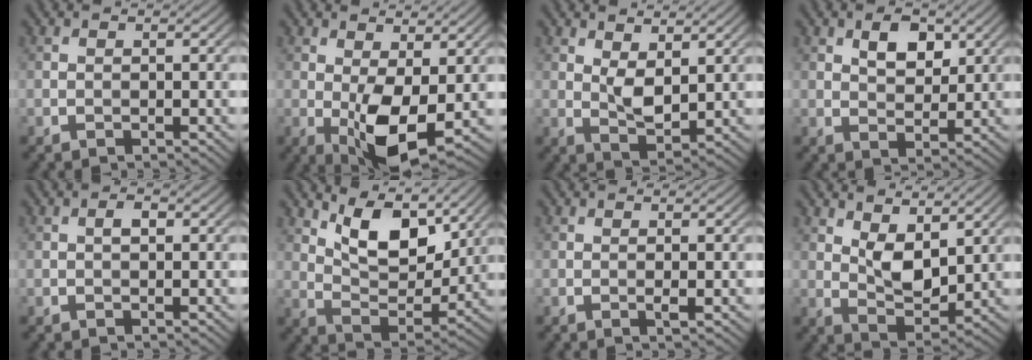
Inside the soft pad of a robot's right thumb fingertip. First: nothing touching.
{"total": 7.4, "force": [-0.7, 3.1, 6.7], "torque": [-0.129, -0.006, -0.007]}
{"total": 3.8, "force": [1.7, 1.7, 2.9], "torque": [-0.064, -0.007, 0.036]}
{"total": 4.4, "force": [2.1, 2.5, 2.9], "torque": [-0.050, -0.003, 0.038]}
{"total": 1.2, "force": [0.2, 0.5, 1.1], "torque": [-0.018, 0.001, 0.001]}
{"total": 9.7, "force": [5.5, 4.4, 6.7], "torque": [-0.131, -0.012, 0.103]}
{"total": 1.0, "force": [-0.1, 0.0, 1.0], "torque": [-0.023, -0.001, -0.003]}
{"total": 5.8, "force": [2.9, 2.9, 4.1], "torque": [-0.082, -0.009, 0.051]}